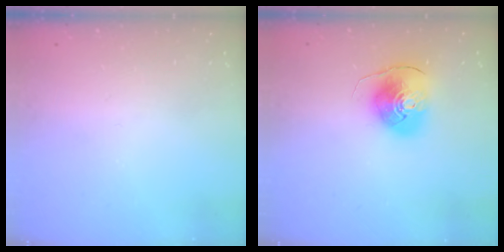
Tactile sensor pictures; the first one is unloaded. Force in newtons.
{"total": 10.2, "press": 10.1, "slide": 1.5}